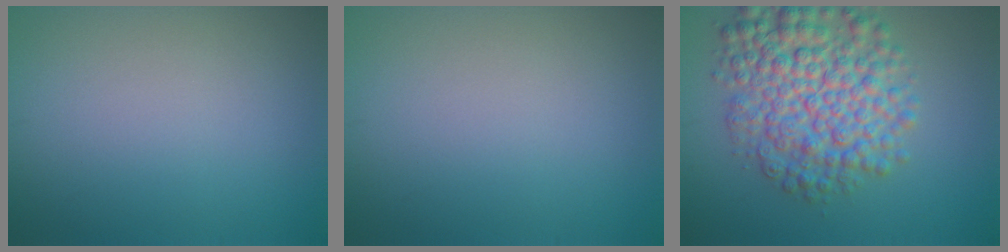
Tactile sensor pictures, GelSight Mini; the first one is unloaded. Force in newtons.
{"total": 0.0}
{"total": 8.1, "press": 8.1, "slide": 0.2}